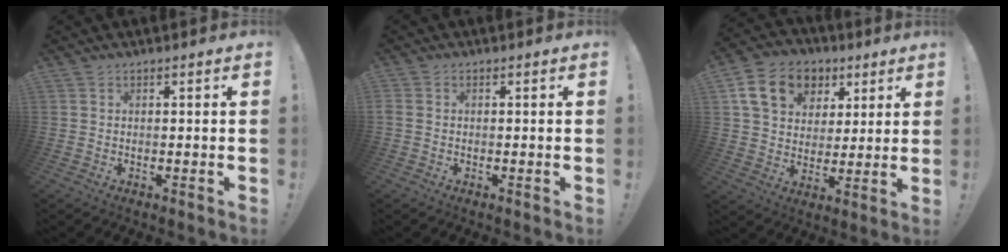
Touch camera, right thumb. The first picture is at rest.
{"total": 0.8, "force": [-0.2, 0.5, 0.6], "torque": [-0.014, 0.003, -0.002]}
{"total": 16.2, "force": [6.8, 12.3, 8.1], "torque": [-0.117, -0.021, 0.135]}